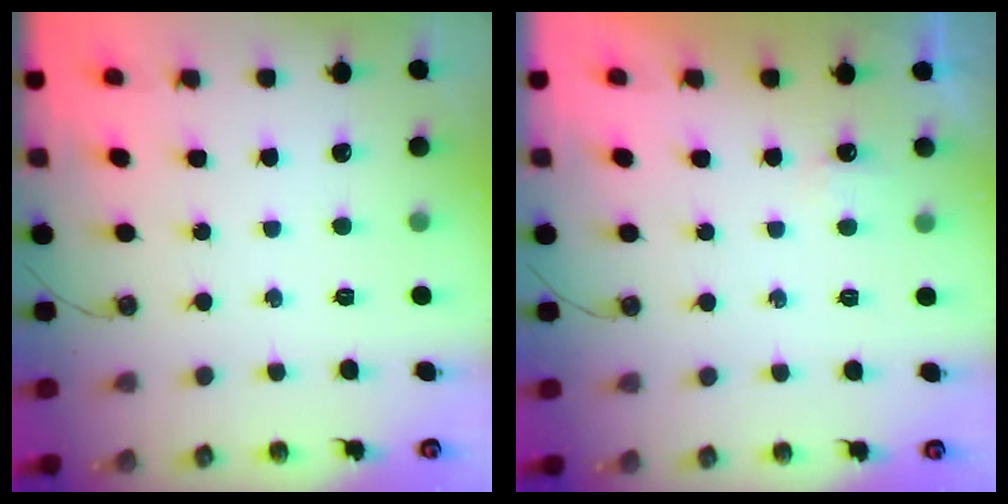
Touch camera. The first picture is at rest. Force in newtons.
{"total": 2.9, "press": 2.8, "slide": 0.5}